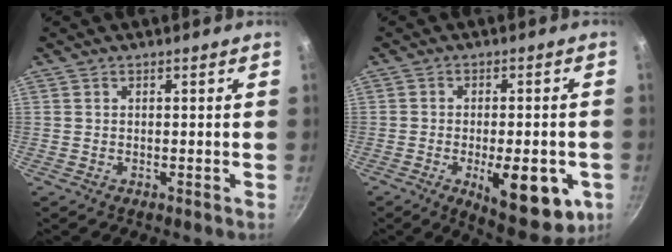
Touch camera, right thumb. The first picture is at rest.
{"total": 14.4, "force": [-4.9, 5.8, 12.2], "torque": [-0.151, -0.003, -0.056]}